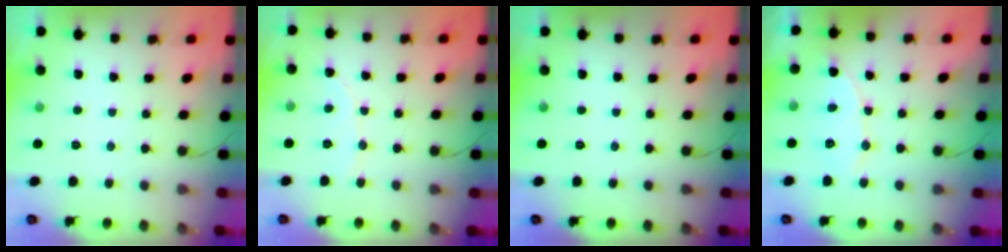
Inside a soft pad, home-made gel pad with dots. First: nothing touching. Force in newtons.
{"total": 1.9, "press": 1.9, "slide": 0.1}
{"total": 0.0}
{"total": 6.5, "press": 6.5, "slide": 0.4}